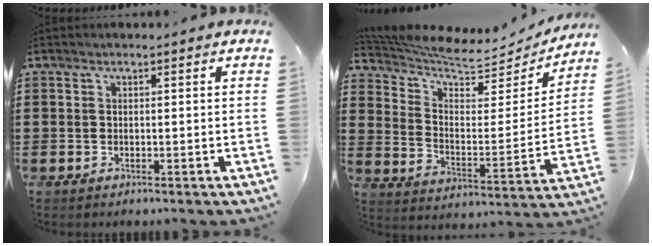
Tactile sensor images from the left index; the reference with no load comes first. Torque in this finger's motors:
{"motor_torque": [1.07, -1.06, 0.09, 0.01]}